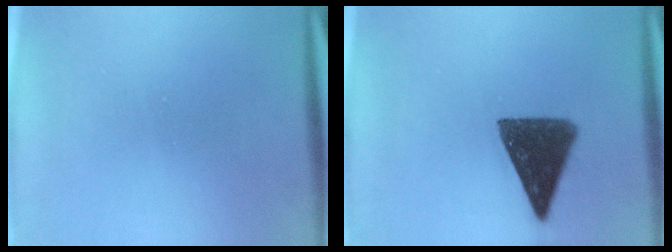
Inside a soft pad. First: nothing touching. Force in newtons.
{"total": 12.8}